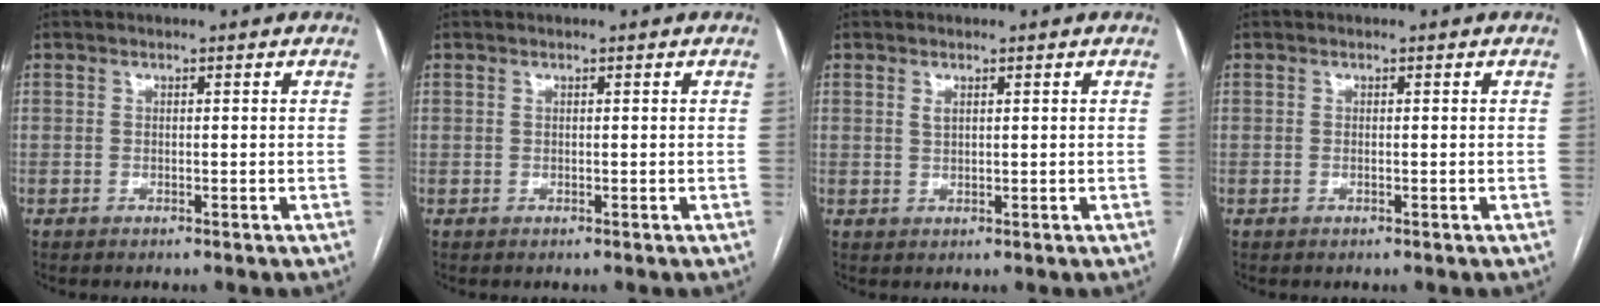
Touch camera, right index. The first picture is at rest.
{"total": 0.0}
{"total": 0.9, "force": [0.6, 0.3, 0.7], "torque": [-0.014, -0.001, 0.012]}
{"total": 0.0}